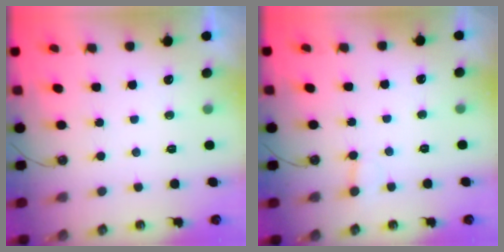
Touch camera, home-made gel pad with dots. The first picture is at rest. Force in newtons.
{"total": 2.5, "press": 2.4, "slide": 0.5}